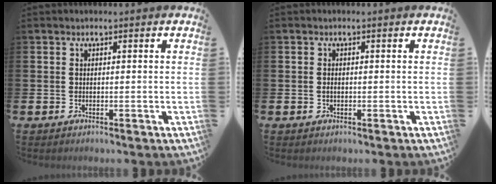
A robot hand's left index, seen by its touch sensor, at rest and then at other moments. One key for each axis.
{"total": 0.7, "fx": -0.1, "fy": 0.5, "fz": 0.5, "tx": -0.010, "ty": 0.004, "tz": -0.004}